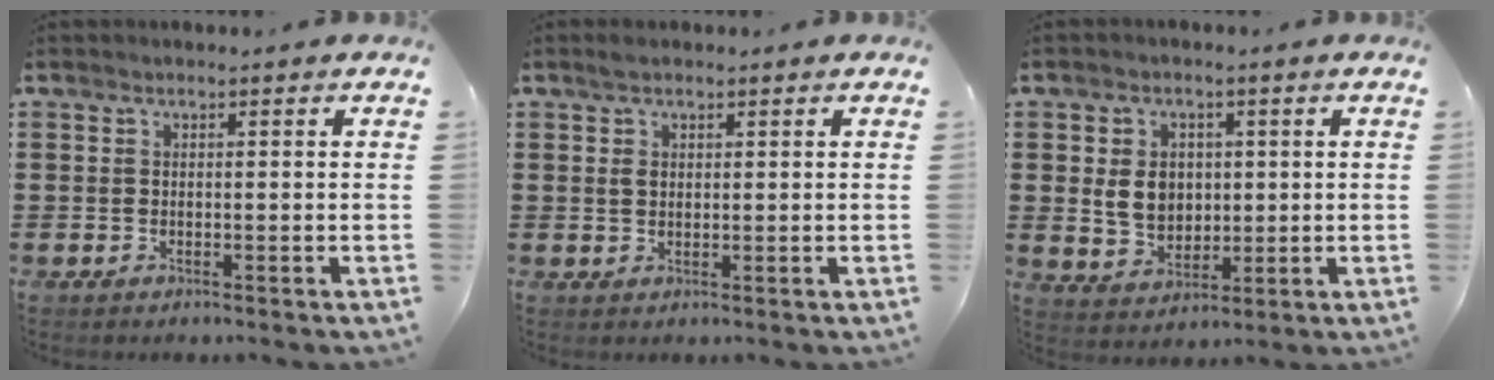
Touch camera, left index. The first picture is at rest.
{"total": 2.0, "force": [1.3, 1.0, 1.2], "torque": [-0.028, 0.005, 0.023]}
{"total": 5.7, "force": [0.7, 4.5, 3.5], "torque": [-0.072, 0.009, 0.011]}